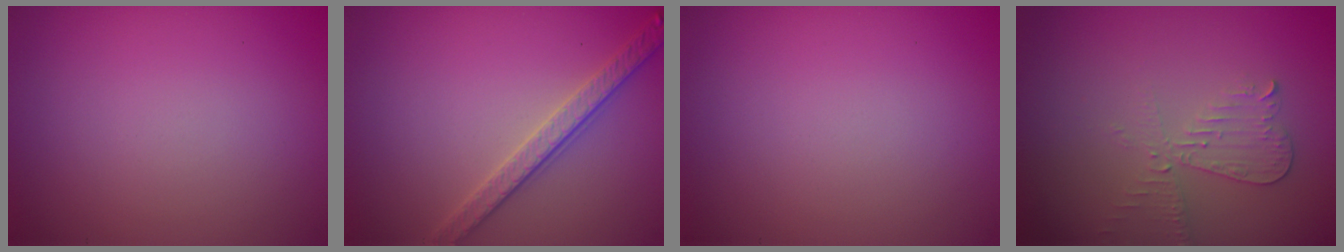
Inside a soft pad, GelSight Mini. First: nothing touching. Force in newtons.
{"total": 2.8, "press": 2.7, "slide": 0.8}
{"total": 0.0}
{"total": 2.4, "press": 2.3, "slide": 0.5}